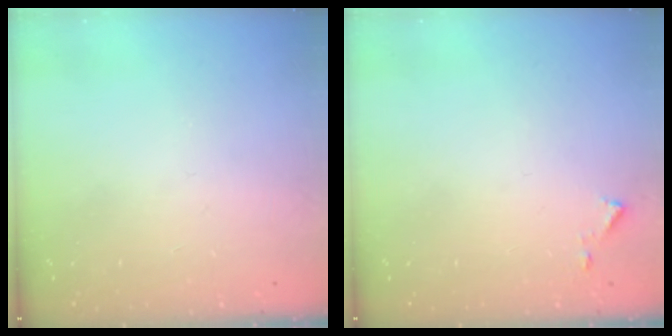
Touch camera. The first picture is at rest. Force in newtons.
{"total": 5.3, "press": 5.2, "slide": 0.5}